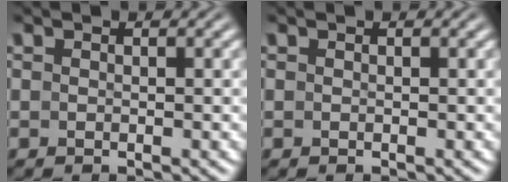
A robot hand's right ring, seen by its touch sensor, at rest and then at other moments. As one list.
[{"total": 0.0}]